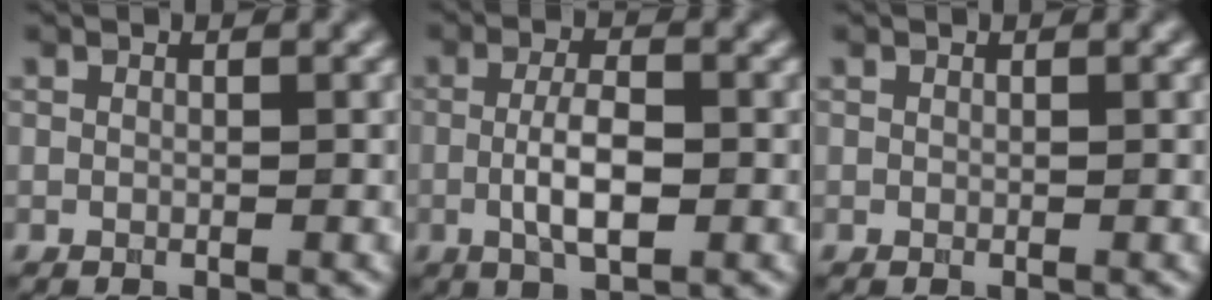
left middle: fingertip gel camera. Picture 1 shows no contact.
{"total": 4.0, "force": [-0.6, 1.3, 3.8], "torque": [-0.074, -0.003, -0.013]}
{"total": 0.0}